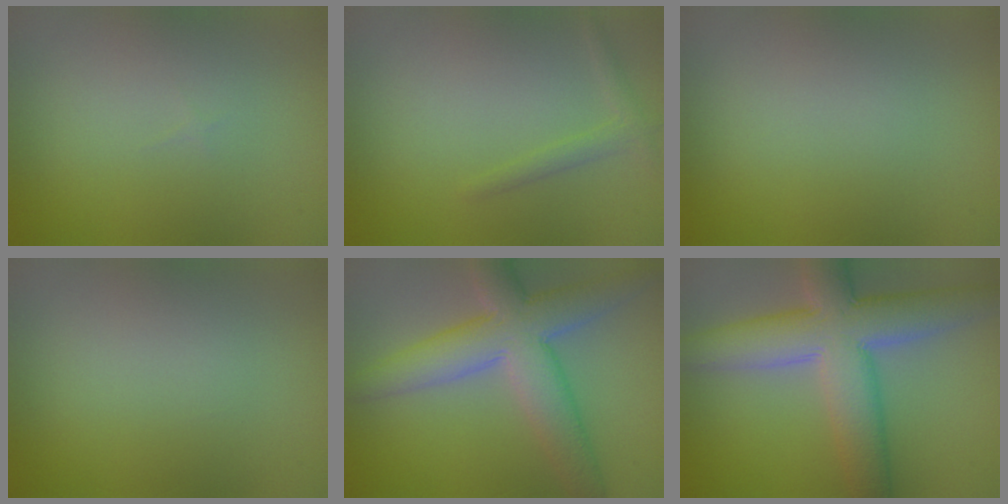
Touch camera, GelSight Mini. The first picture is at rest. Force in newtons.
{"total": 1.3, "press": 1.3, "slide": 0.1}
{"total": 0.0}
{"total": 0.0}
{"total": 7.6, "press": 7.6, "slide": 0.5}
{"total": 9.8, "press": 9.8, "slide": 0.5}